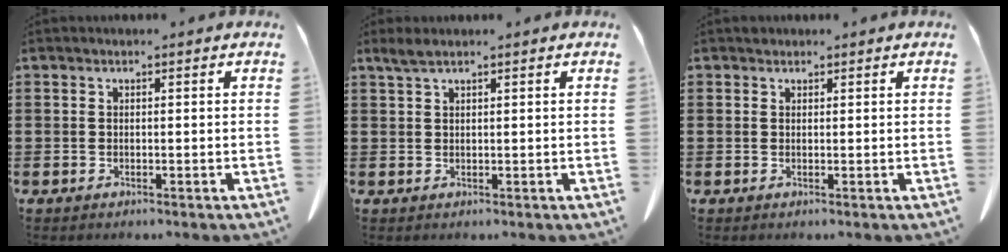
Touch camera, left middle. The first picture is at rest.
{"total": 1.7, "force": [1.3, 0.2, 1.2], "torque": [-0.026, 0.002, 0.023]}
{"total": 0.5, "force": [0.4, 0.4, 0.0], "torque": [0.000, 0.002, 0.008]}